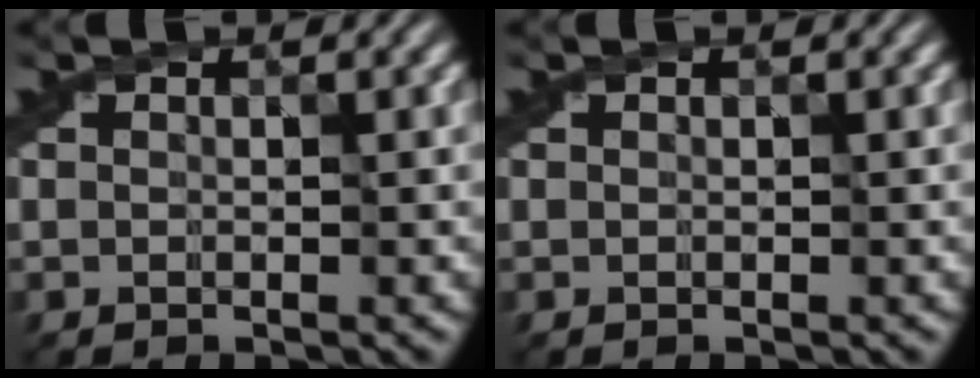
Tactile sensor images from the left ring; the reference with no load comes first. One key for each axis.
{"total": 0.0}